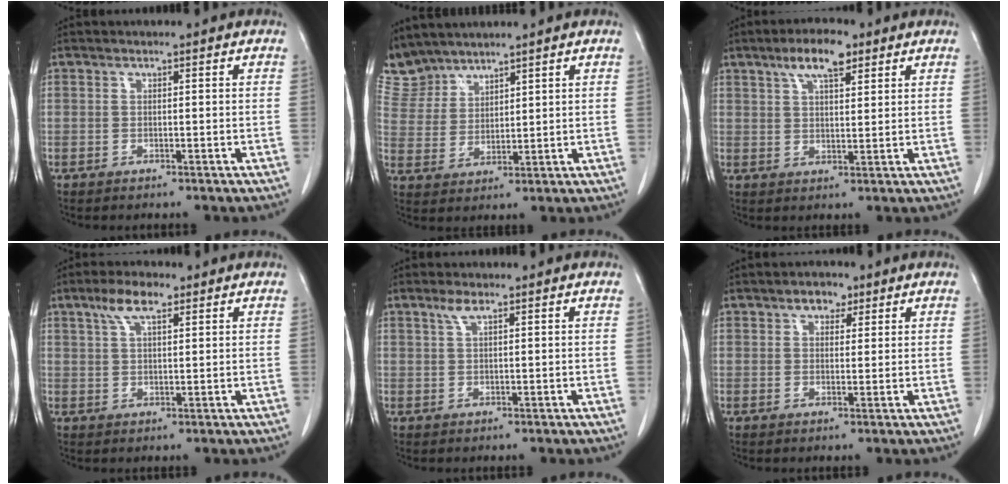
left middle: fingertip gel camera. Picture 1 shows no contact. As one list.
[{"total": 6.1, "force": [5.9, 1.5, -0.3], "torque": [-0.008, 0.009, 0.136]}, {"total": 6.6, "force": [4.1, 2.0, 4.8], "torque": [-0.090, 0.011, 0.069]}, {"total": 5.0, "force": [3.0, 1.6, 3.7], "torque": [-0.078, 0.013, 0.057]}, {"total": 1.9, "force": [1.2, 0.4, 1.4], "torque": [-0.032, 0.006, 0.026]}, {"total": 2.8, "force": [1.7, 1.8, 1.4], "torque": [-0.023, 0.007, 0.027]}]